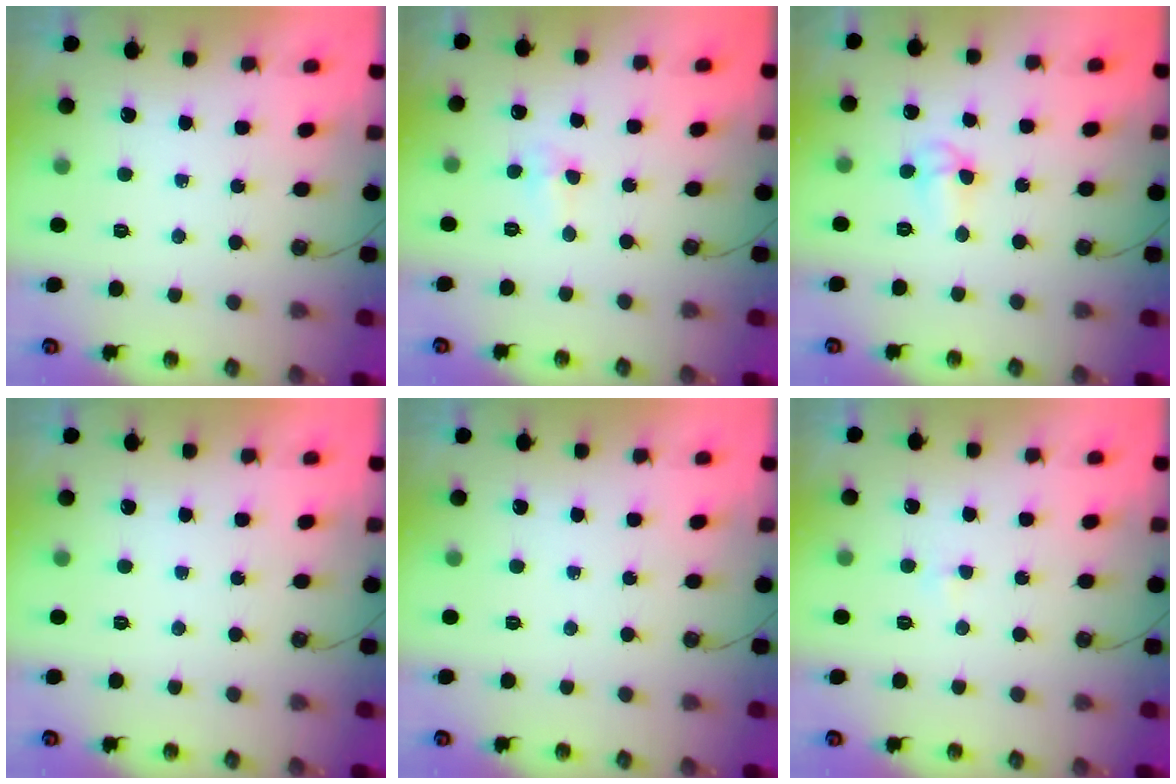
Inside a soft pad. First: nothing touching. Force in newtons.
{"total": 4.3, "press": 2.3, "slide": 3.7}
{"total": 5.0, "press": 4.9, "slide": 0.7}
{"total": 0.0}
{"total": 0.0}
{"total": 2.1, "press": 2.1, "slide": 0.4}